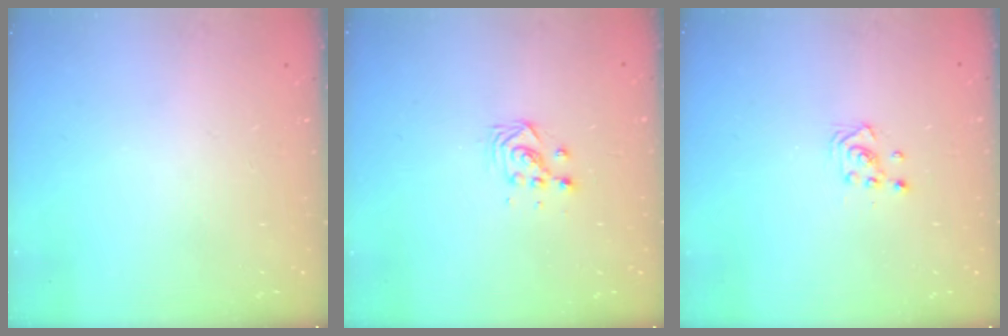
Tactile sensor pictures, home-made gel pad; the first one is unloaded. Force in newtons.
{"total": 3.5, "press": 3.5, "slide": 0.2}
{"total": 2.9, "press": 2.8, "slide": 0.3}